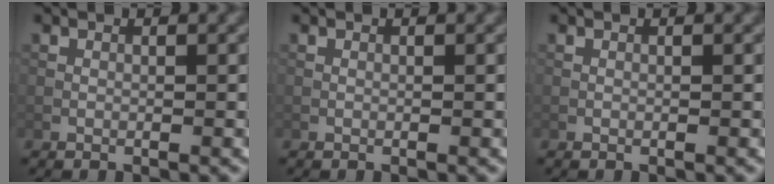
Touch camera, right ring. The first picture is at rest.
{"total": 0.0}
{"total": 0.0}